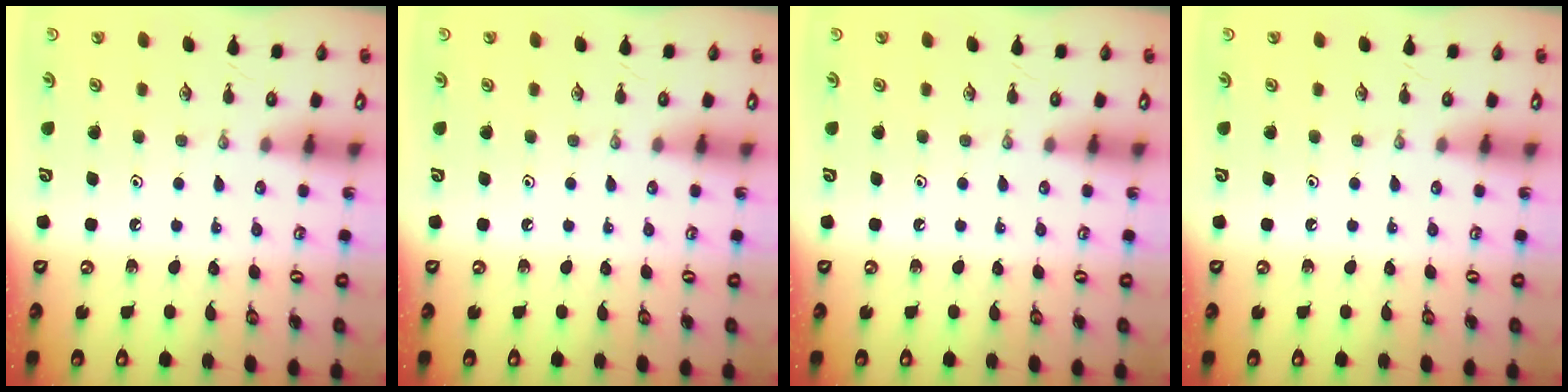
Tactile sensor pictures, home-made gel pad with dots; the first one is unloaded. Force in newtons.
{"total": 0.0}
{"total": 0.0}
{"total": 0.0}